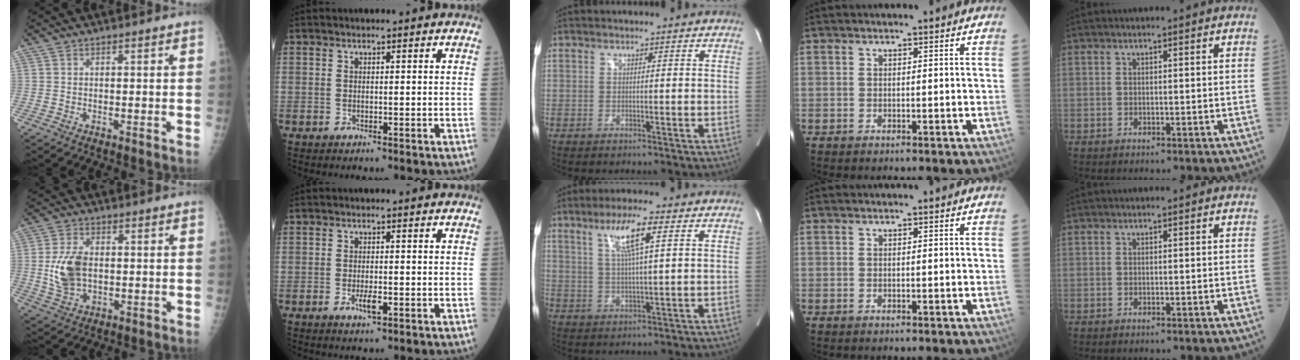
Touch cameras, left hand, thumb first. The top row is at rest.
{"thumb": {"total": 8.7, "force": [0.0, 5.6, 6.7], "torque": [-0.129, -0.001, 0.006]}, "index": {"total": 2.1, "force": [-0.7, 0.5, 1.9], "torque": [-0.039, -0.003, -0.010]}, "middle": {"total": 7.5, "force": [3.4, 0.0, 6.7], "torque": [-0.128, 0.000, 0.062]}}